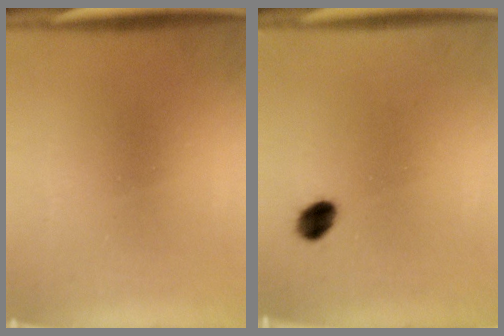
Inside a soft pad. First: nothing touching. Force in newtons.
{"total": 3.8}